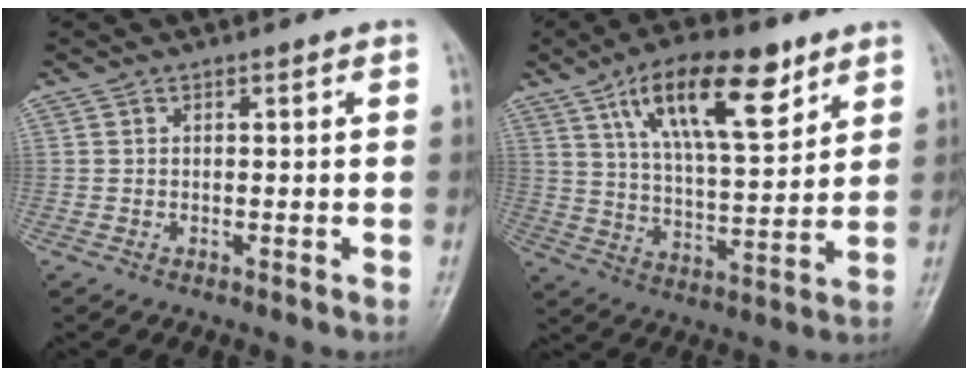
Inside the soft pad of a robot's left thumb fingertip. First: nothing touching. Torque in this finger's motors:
{"motor_torque": [1.77, 1.78, 1.57, -1.20, 0.30]}